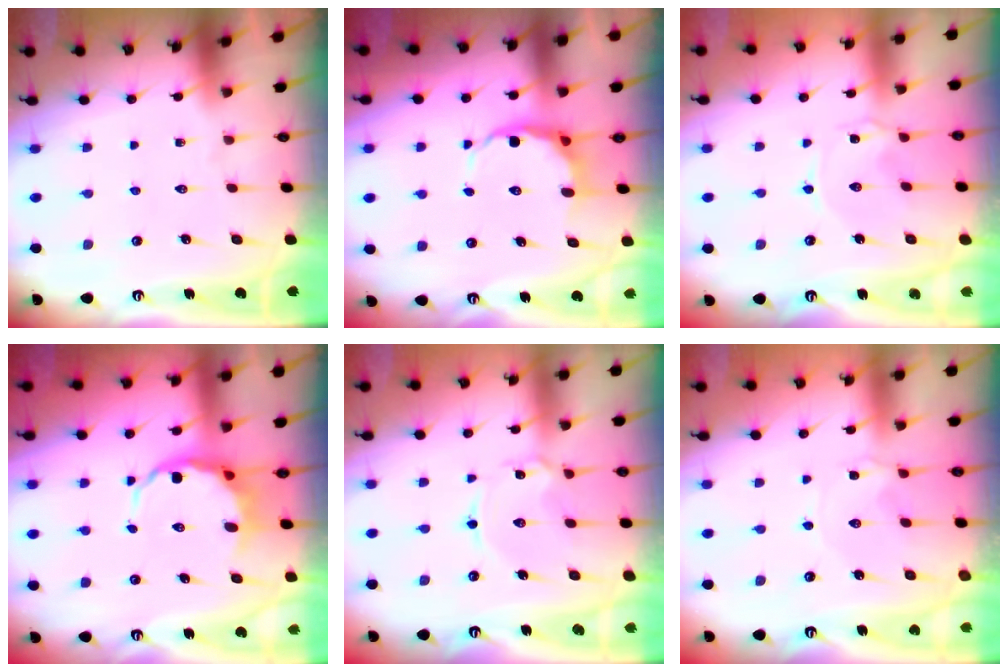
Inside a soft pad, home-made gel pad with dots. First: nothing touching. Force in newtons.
{"total": 7.3, "press": 7.2, "slide": 1.6}
{"total": 0.6, "press": 0.5, "slide": 0.2}
{"total": 6.7, "press": 6.4, "slide": 1.9}
{"total": 2.6, "press": 2.5, "slide": 0.3}
{"total": 1.8, "press": 1.7, "slide": 0.3}